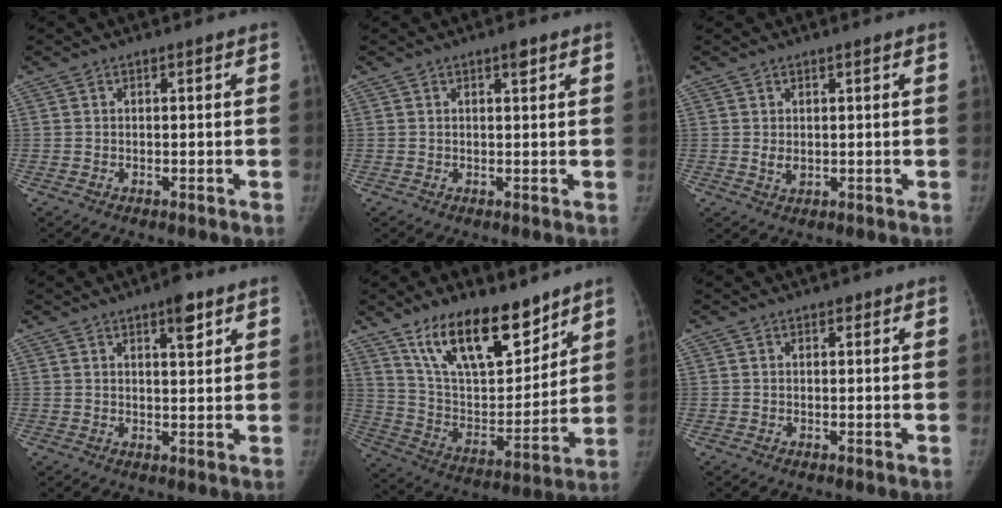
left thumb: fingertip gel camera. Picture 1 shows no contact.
{"total": 1.8, "force": [1.1, 0.6, 1.3], "torque": [-0.015, -0.004, 0.015]}
{"total": 2.0, "force": [0.5, 1.2, 1.5], "torque": [-0.022, -0.007, 0.014]}
{"total": 5.0, "force": [2.9, 1.7, 3.7], "torque": [-0.041, -0.015, 0.040]}
{"total": 21.0, "force": [14.2, 9.0, 12.6], "torque": [-0.167, -0.074, 0.256]}
{"total": 0.9, "force": [0.6, 0.5, 0.4], "torque": [0.000, -0.003, 0.005]}